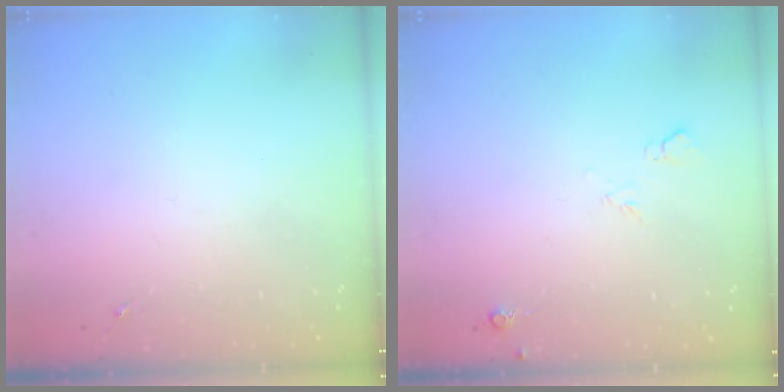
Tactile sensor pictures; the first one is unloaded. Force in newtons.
{"total": 4.6, "press": 4.5, "slide": 0.8}